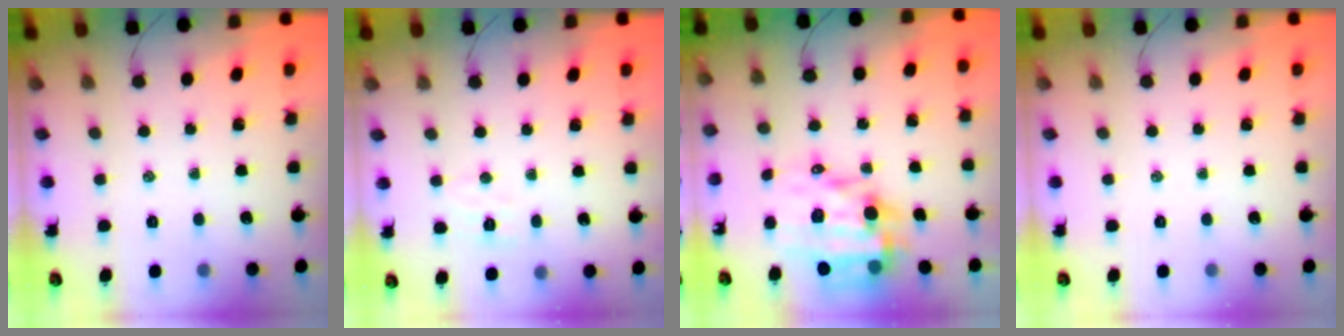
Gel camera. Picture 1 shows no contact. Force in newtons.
{"total": 4.5, "press": 4.3, "slide": 1.0}
{"total": 14.1, "press": 13.6, "slide": 3.5}
{"total": 0.0}